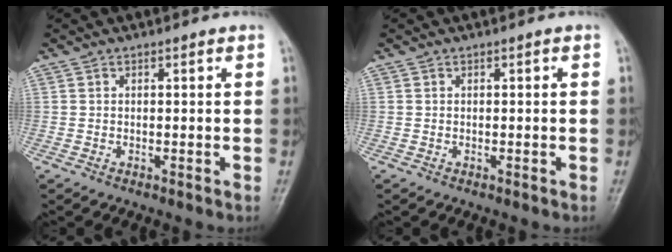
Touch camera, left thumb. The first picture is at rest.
{"total": 0.0}